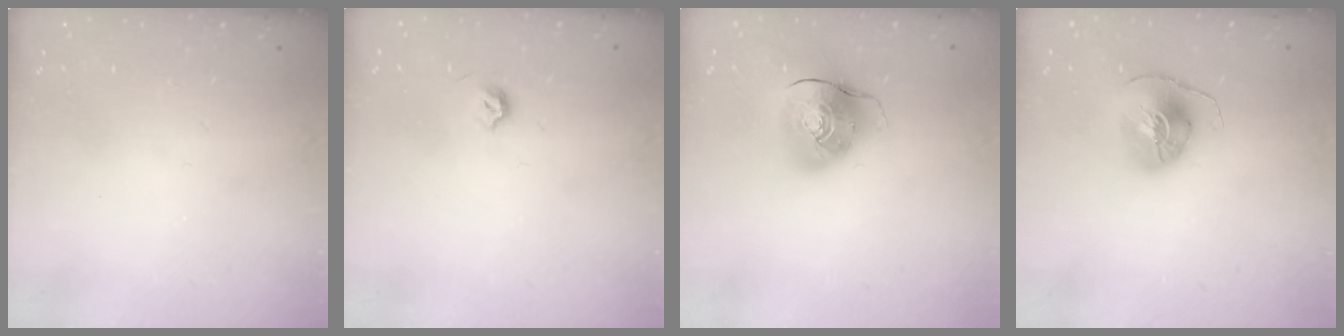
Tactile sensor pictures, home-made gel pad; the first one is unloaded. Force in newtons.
{"total": 3.9, "press": 3.9, "slide": 0.6}
{"total": 10.6, "press": 10.5, "slide": 1.8}
{"total": 8.5, "press": 8.5, "slide": 0.2}